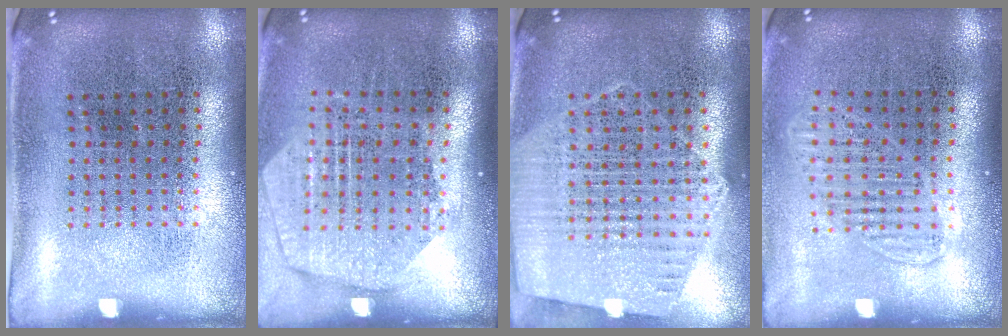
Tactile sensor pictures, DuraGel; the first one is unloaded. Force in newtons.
{"total": 1.9, "press": 1.7, "slide": 0.9}
{"total": 1.2, "press": 1.2, "slide": 0.3}
{"total": 1.4, "press": 1.3, "slide": 0.6}